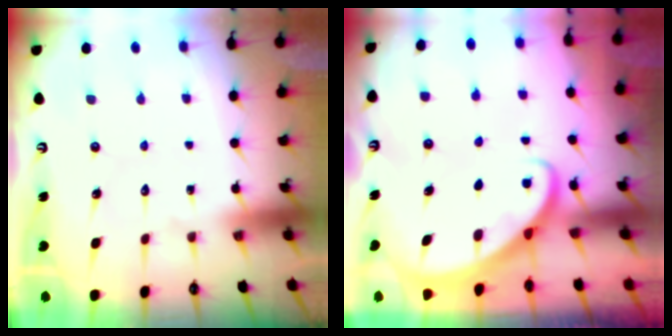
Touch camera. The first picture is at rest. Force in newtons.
{"total": 2.6, "press": 2.6, "slide": 0.2}